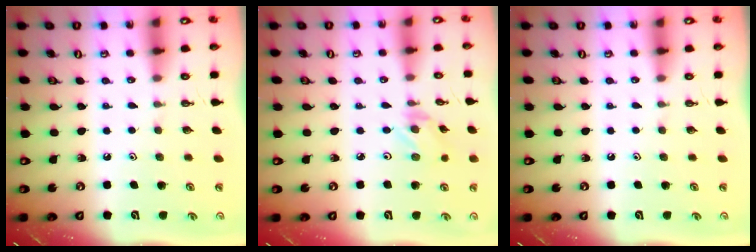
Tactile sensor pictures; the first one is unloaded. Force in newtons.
{"total": 2.1, "press": 2.1, "slide": 0.3}
{"total": 0.0}